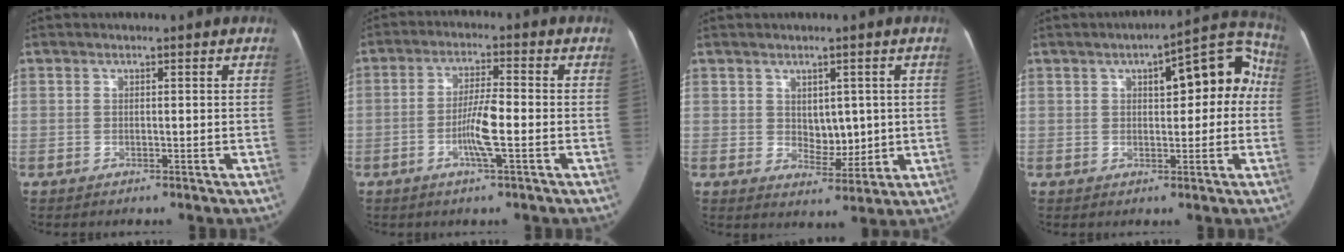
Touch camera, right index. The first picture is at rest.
{"total": 6.6, "force": [-2.0, 0.6, 6.2], "torque": [-0.123, 0.002, -0.038]}
{"total": 5.3, "force": [0.8, 3.4, 3.9], "torque": [-0.053, -0.003, 0.025]}
{"total": 12.3, "force": [2.4, 4.6, 11.1], "torque": [-0.127, 0.052, 0.030]}